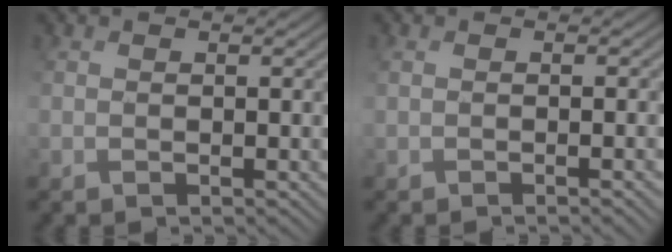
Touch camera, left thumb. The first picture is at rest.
{"total": 1.5, "force": [-0.5, 0.0, 1.4], "torque": [-0.011, 0.010, -0.012]}